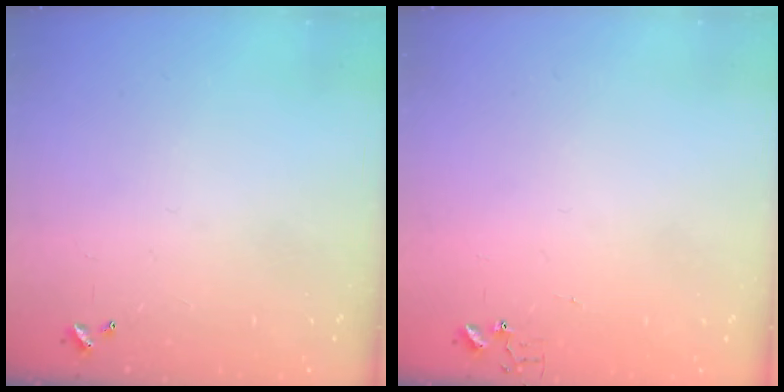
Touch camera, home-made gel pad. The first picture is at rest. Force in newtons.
{"total": 5.0, "press": 5.0, "slide": 0.3}